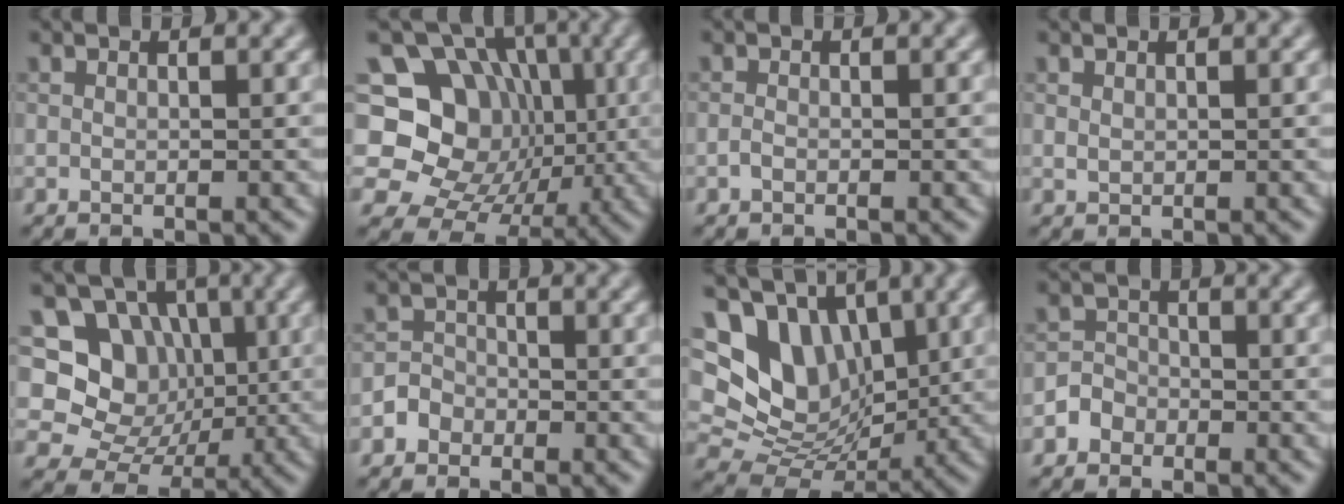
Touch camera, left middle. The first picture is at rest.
{"total": 12.9, "force": [0.6, 11.2, 6.4], "torque": [-0.080, 0.019, -0.025]}
{"total": 0.6, "force": [-0.3, 0.2, 0.4], "torque": [-0.009, -0.001, -0.008]}
{"total": 0.5, "force": [0.2, 0.4, 0.3], "torque": [-0.007, 0.000, 0.007]}
{"total": 9.6, "force": [2.0, 8.5, 3.9], "torque": [-0.066, 0.016, 0.008]}
{"total": 1.7, "force": [-1.0, 1.3, 0.2], "torque": [0.011, 0.007, -0.024]}
{"total": 11.1, "force": [4.0, 8.3, 6.1], "torque": [-0.115, 0.024, 0.064]}
{"total": 1.7, "force": [-1.0, 1.3, 0.2], "torque": [0.012, 0.007, -0.026]}